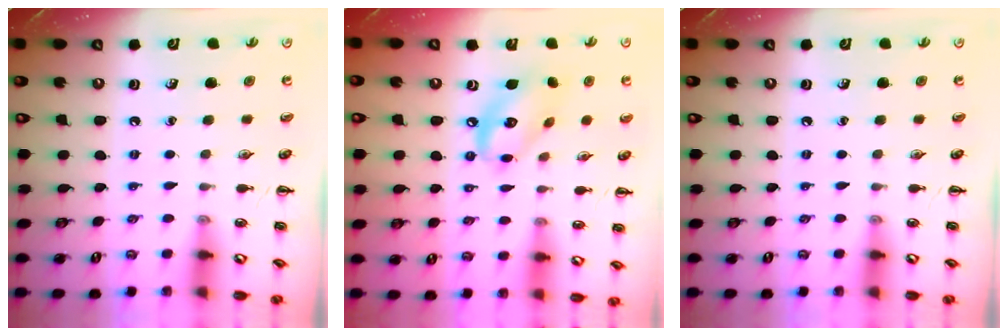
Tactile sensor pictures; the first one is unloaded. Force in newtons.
{"total": 10.6, "press": 10.4, "slide": 1.7}
{"total": 0.0}